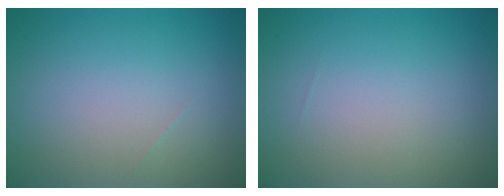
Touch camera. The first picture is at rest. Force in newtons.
{"total": 0.0}